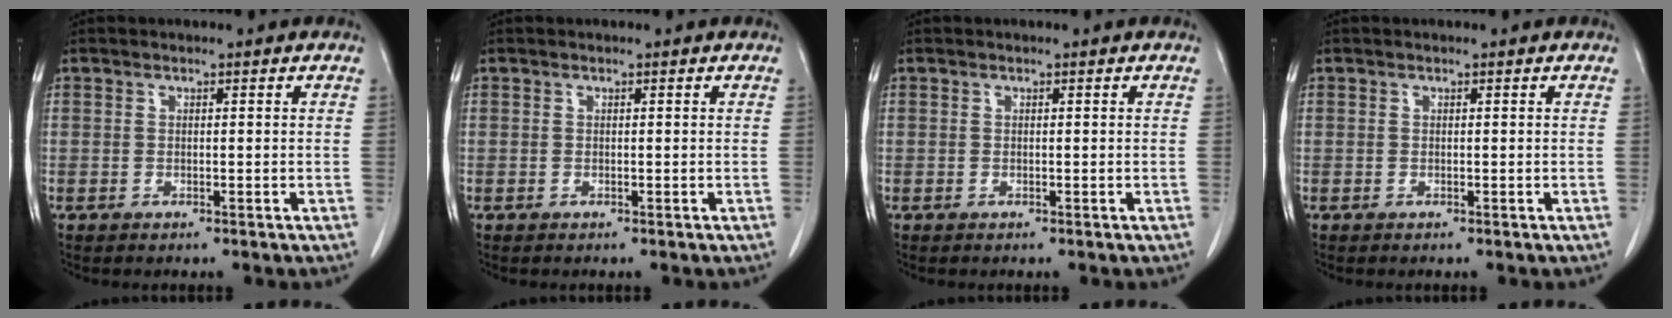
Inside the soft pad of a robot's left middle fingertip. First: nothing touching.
{"total": 0.0}
{"total": 0.0}
{"total": 0.0}